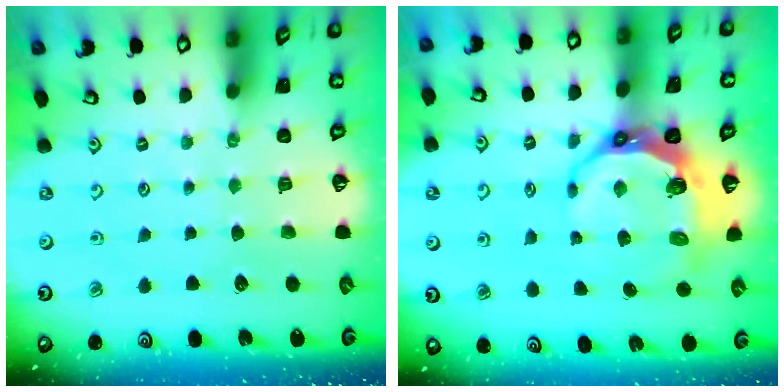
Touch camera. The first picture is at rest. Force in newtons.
{"total": 9.5, "press": 8.6, "slide": 4.0}